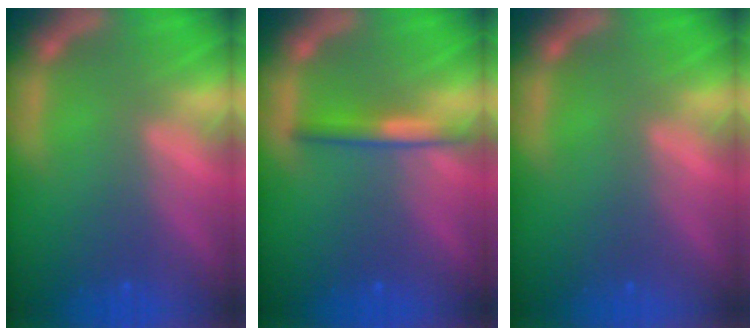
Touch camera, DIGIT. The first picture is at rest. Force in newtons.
{"total": 2.5}
{"total": 0.0}